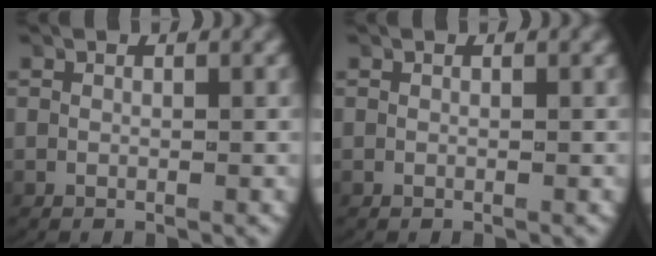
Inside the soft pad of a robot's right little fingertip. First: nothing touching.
{"total": 0.0}